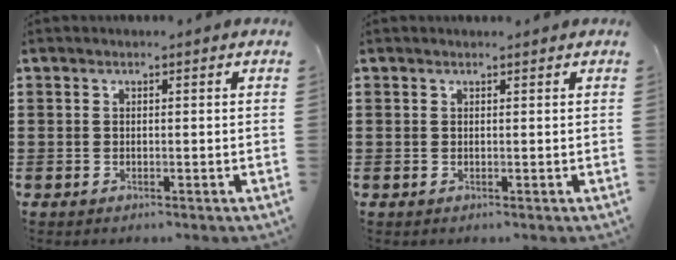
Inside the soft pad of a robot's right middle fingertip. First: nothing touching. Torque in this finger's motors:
{"motor_torque": [-0.10, 0.07, -0.03, -0.01]}